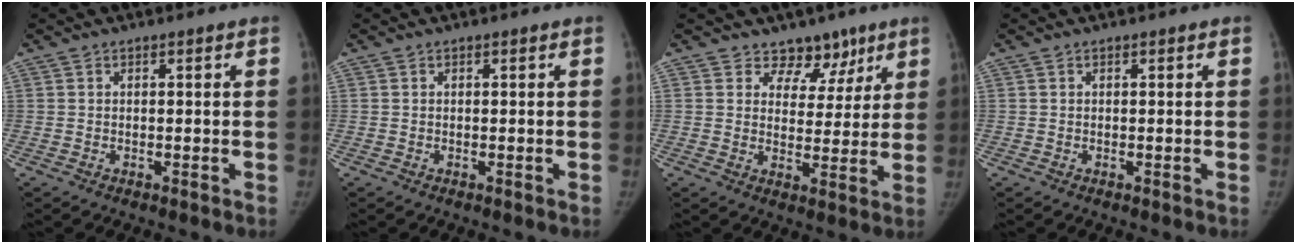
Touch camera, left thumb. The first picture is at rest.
{"total": 0.0}
{"total": 6.9, "force": [5.0, 4.7, 1.4], "torque": [0.027, -0.028, 0.075]}
{"total": 0.0}